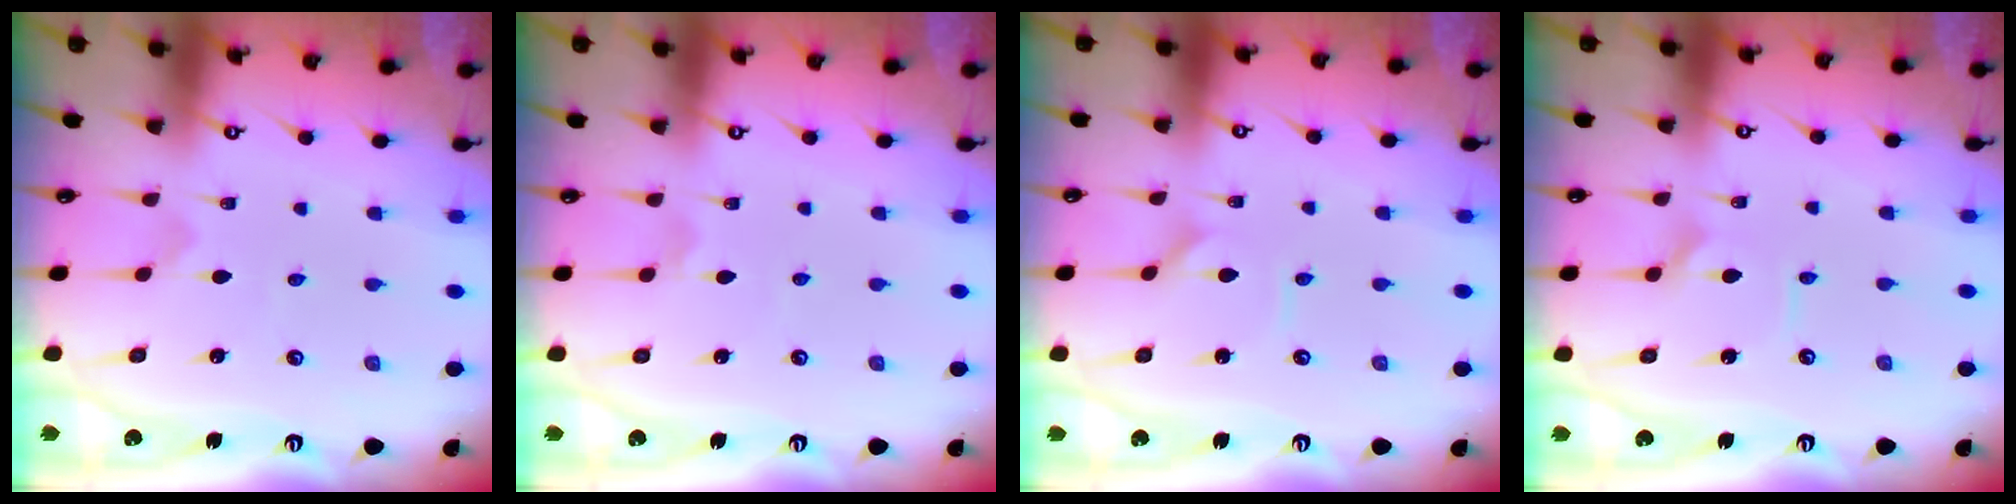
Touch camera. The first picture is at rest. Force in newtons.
{"total": 1.6, "press": 1.6, "slide": 0.3}
{"total": 1.1, "press": 1.1, "slide": 0.1}
{"total": 2.7, "press": 2.7, "slide": 0.4}